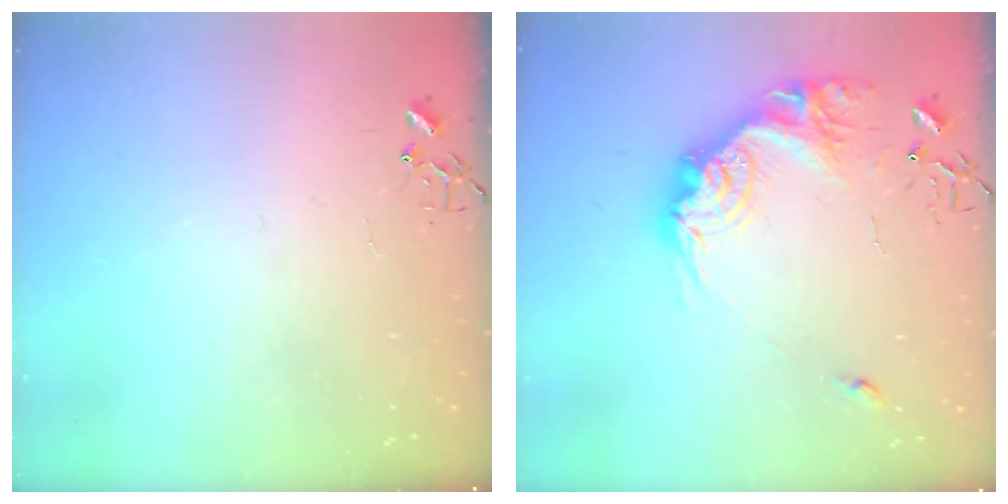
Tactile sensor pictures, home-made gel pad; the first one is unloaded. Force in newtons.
{"total": 20.9, "press": 20.9, "slide": 1.4}